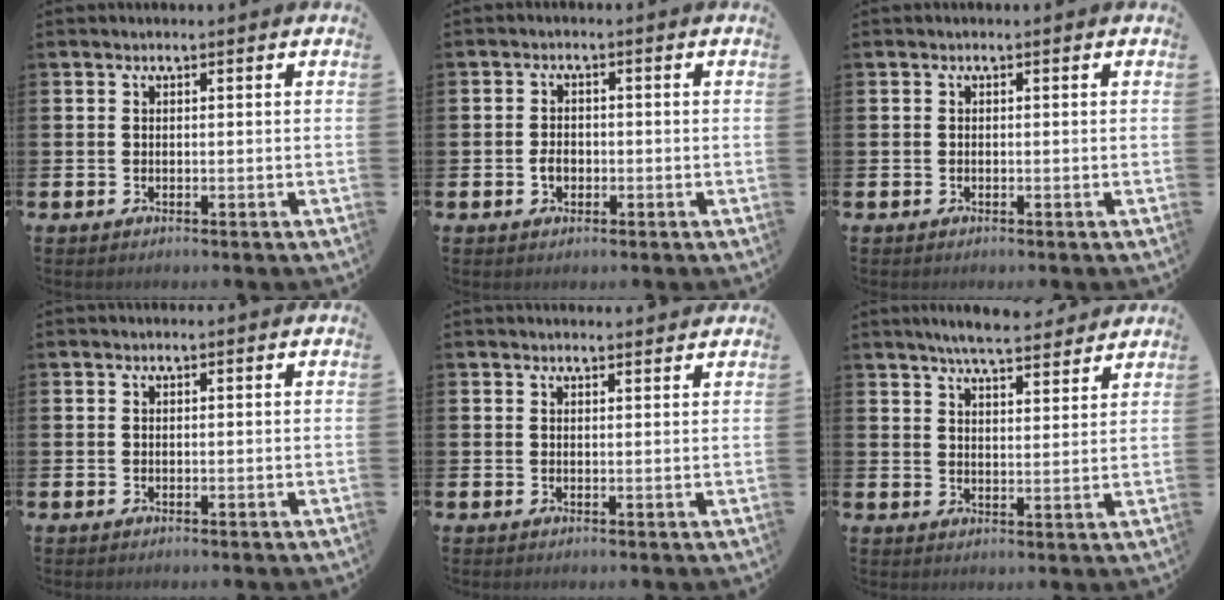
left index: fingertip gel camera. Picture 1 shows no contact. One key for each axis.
{"total": 2.2, "fx": -0.5, "fy": 1.6, "fz": 1.3, "tx": -0.013, "ty": 0.001, "tz": -0.016}
{"total": 0.0}
{"total": 0.0}
{"total": 1.3, "fx": 1.3, "fy": 0.0, "fz": 0.1, "tx": 0.007, "ty": -0.007, "tz": 0.021}
{"total": 6.0, "fx": 5.8, "fy": 0.5, "fz": 1.6, "tx": -0.035, "ty": -0.027, "tz": 0.101}